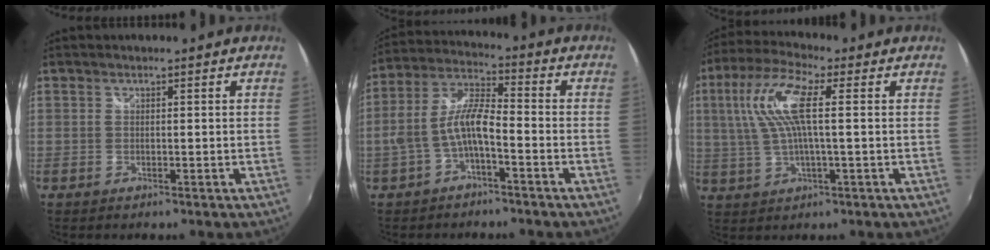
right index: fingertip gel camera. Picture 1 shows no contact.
{"total": 8.2, "force": [-3.2, 2.3, 7.2], "torque": [-0.162, 0.014, -0.057]}
{"total": 11.3, "force": [2.1, 2.6, 10.8], "torque": [-0.212, 0.013, 0.041]}